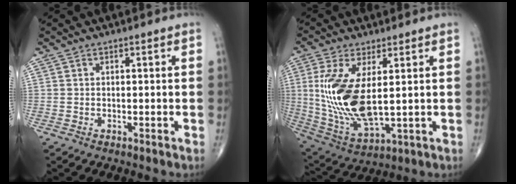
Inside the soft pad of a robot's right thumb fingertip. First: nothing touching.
{"total": 16.0, "force": [1.9, 6.8, 14.3], "torque": [-0.302, -0.024, 0.052]}